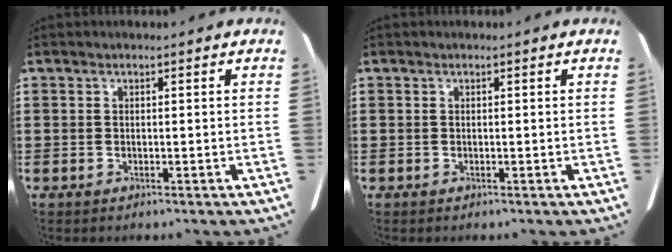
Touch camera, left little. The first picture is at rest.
{"total": 0.0}